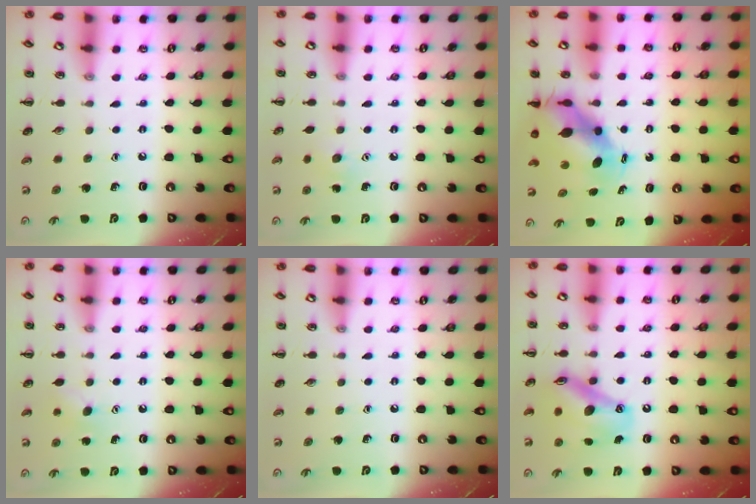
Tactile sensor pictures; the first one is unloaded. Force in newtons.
{"total": 5.6, "press": 5.4, "slide": 1.6}
{"total": 8.8, "press": 8.6, "slide": 1.5}
{"total": 4.3, "press": 4.2, "slide": 1.0}
{"total": 0.0}
{"total": 12.4, "press": 11.8, "slide": 3.6}